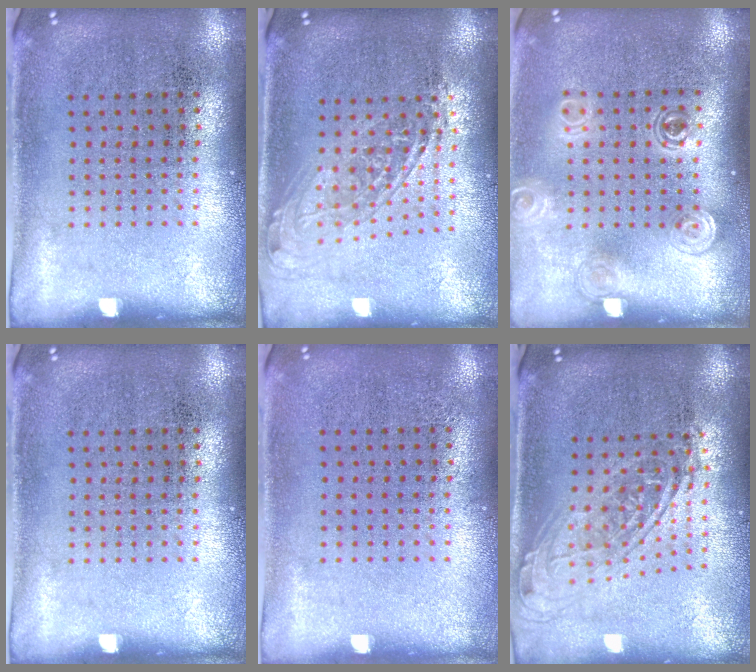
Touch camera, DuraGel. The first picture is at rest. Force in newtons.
{"total": 1.7, "press": 1.4, "slide": 0.9}
{"total": 1.5, "press": 1.3, "slide": 0.8}
{"total": 0.0}
{"total": 0.0}
{"total": 1.8, "press": 1.4, "slide": 1.2}